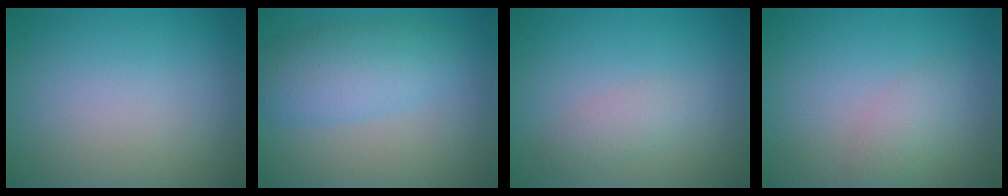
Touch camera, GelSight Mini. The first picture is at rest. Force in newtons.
{"total": 4.7, "press": 4.7, "slide": 0.1}
{"total": 1.6, "press": 1.6, "slide": 0.1}
{"total": 1.8, "press": 1.8, "slide": 0.0}